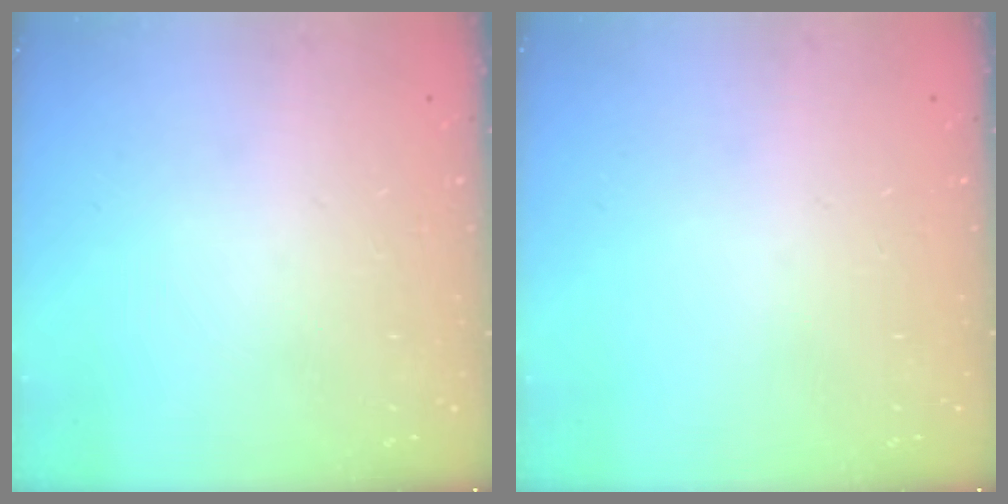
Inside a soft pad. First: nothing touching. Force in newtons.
{"total": 0.0}